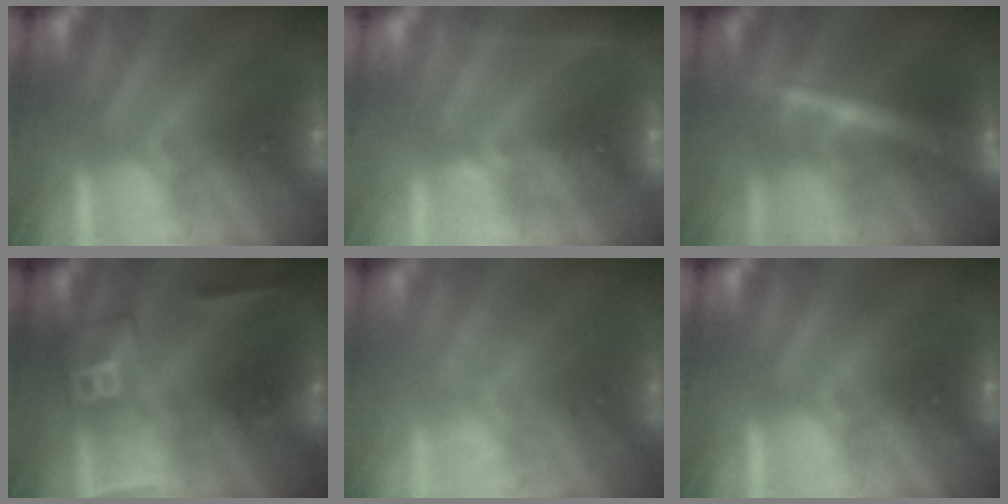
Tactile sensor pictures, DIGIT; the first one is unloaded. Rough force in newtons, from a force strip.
{"total": 2.2}
{"total": 2.4}
{"total": 2.4}
{"total": 1.7}
{"total": 0.0}